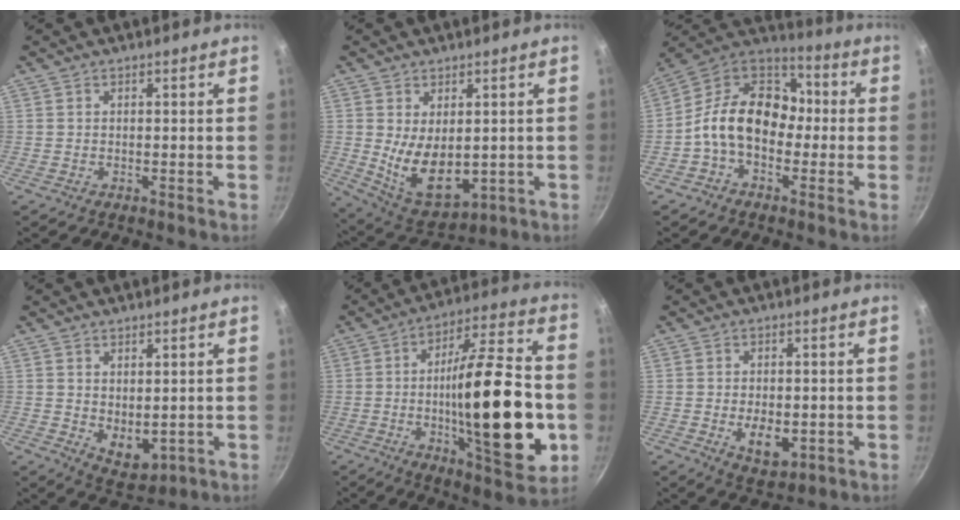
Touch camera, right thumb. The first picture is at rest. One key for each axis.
{"total": 11.6, "fx": 0.1, "fy": 7.1, "fz": 9.2, "tx": -0.135, "ty": -0.029, "tz": 0.031}
{"total": 16.0, "fx": -2.0, "fy": 11.5, "fz": 10.9, "tx": -0.138, "ty": 0.048, "tz": -0.062}
{"total": 6.1, "fx": 0.9, "fy": 3.8, "fz": 4.7, "tx": -0.053, "ty": -0.021, "tz": 0.031}
{"total": 27.6, "fx": -4.5, "fy": 8.2, "fz": 26.0, "tx": -0.392, "ty": 0.023, "tz": -0.063}
{"total": 6.6, "fx": -1.3, "fy": 3.9, "fz": 5.1, "tx": -0.064, "ty": -0.005, "tz": -0.010}